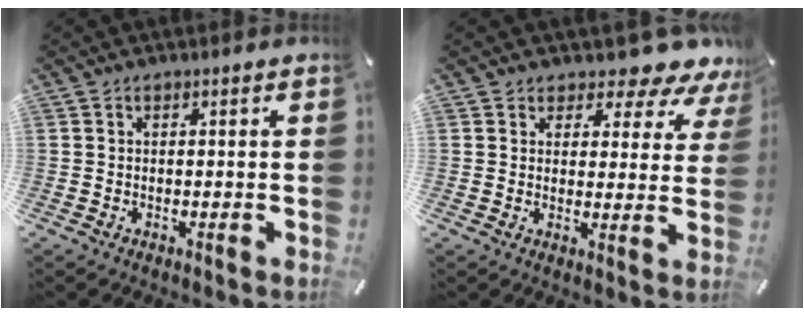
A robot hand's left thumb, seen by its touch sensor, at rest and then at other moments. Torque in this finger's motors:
{"motor_torque": [0.18, 0.05, 0.12, -0.03, -0.01]}